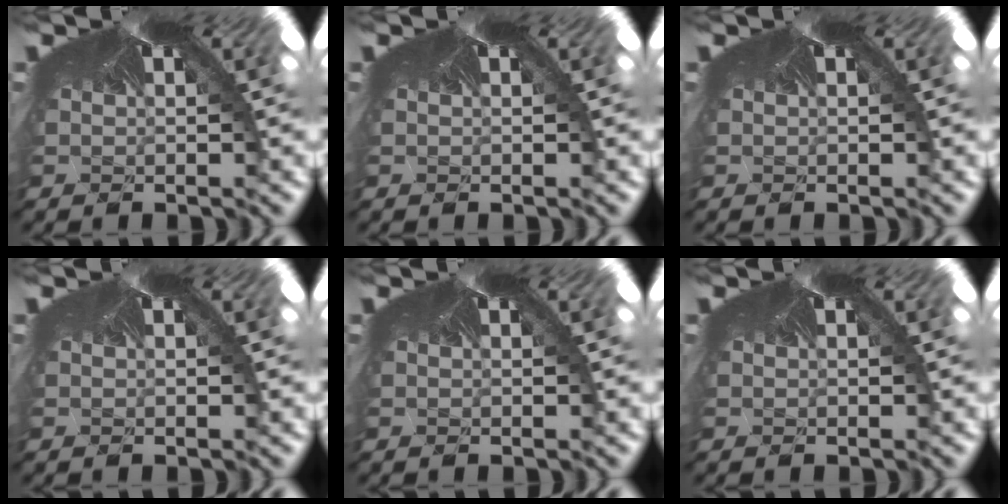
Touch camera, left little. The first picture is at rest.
{"total": 0.0}
{"total": 0.0}
{"total": 0.0}
{"total": 0.0}
{"total": 0.0}